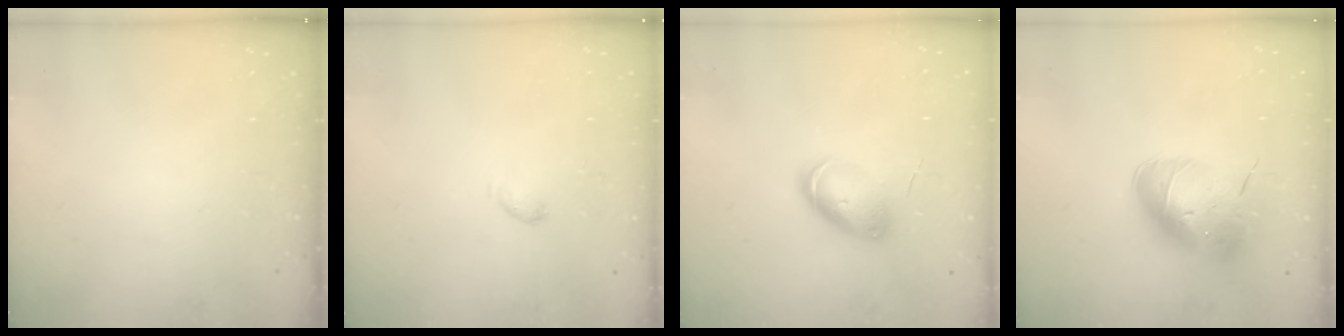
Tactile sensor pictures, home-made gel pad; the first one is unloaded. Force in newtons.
{"total": 2.9, "press": 2.9, "slide": 0.5}
{"total": 7.2, "press": 7.2, "slide": 0.9}
{"total": 10.9, "press": 10.7, "slide": 1.9}